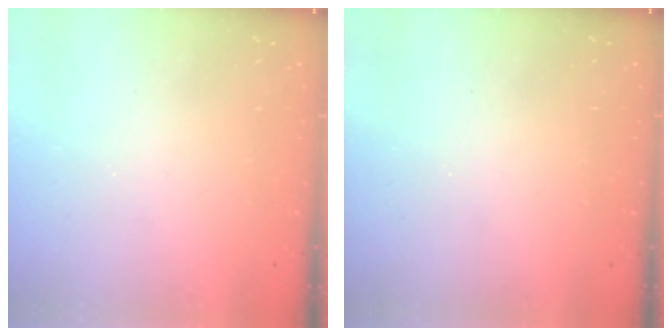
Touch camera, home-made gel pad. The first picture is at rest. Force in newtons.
{"total": 0.0}